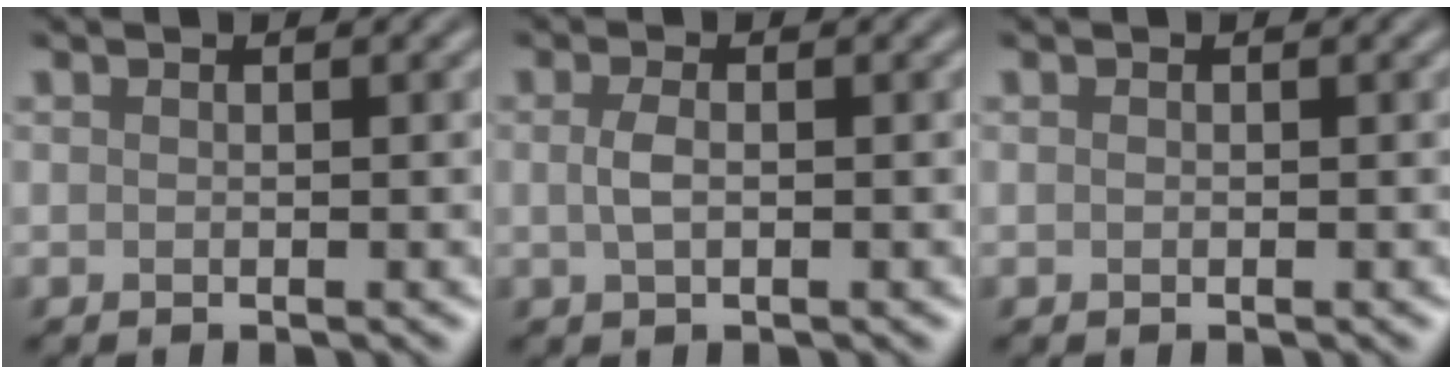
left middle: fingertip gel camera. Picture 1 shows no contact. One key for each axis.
{"total": 1.6, "fx": 0.0, "fy": 0.8, "fz": 1.4, "tx": -0.039, "ty": 0.001, "tz": -0.001}
{"total": 0.0}